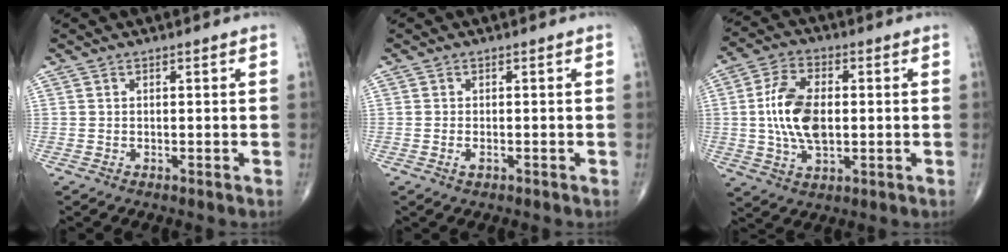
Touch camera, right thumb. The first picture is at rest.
{"total": 1.2, "force": [-0.5, 0.6, 0.9], "torque": [-0.019, 0.000, -0.010]}
{"total": 11.9, "force": [0.2, 6.6, 9.9], "torque": [-0.189, 0.006, 0.005]}